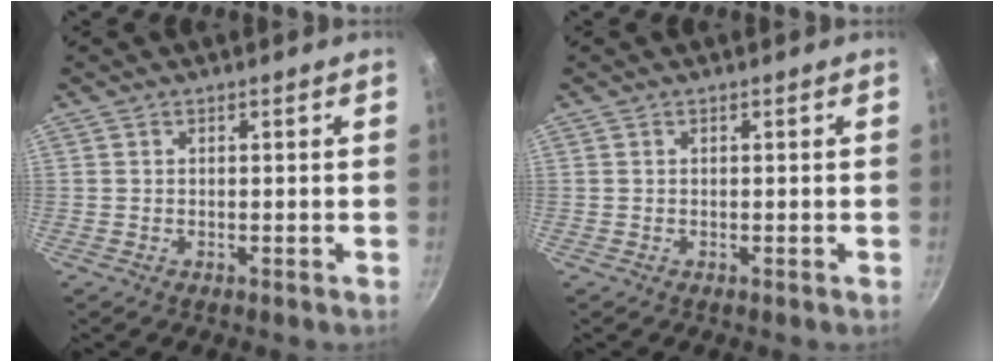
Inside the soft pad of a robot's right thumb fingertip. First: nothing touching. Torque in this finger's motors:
{"motor_torque": [-0.05, -0.06, 0.17, 0.14, 0.00]}